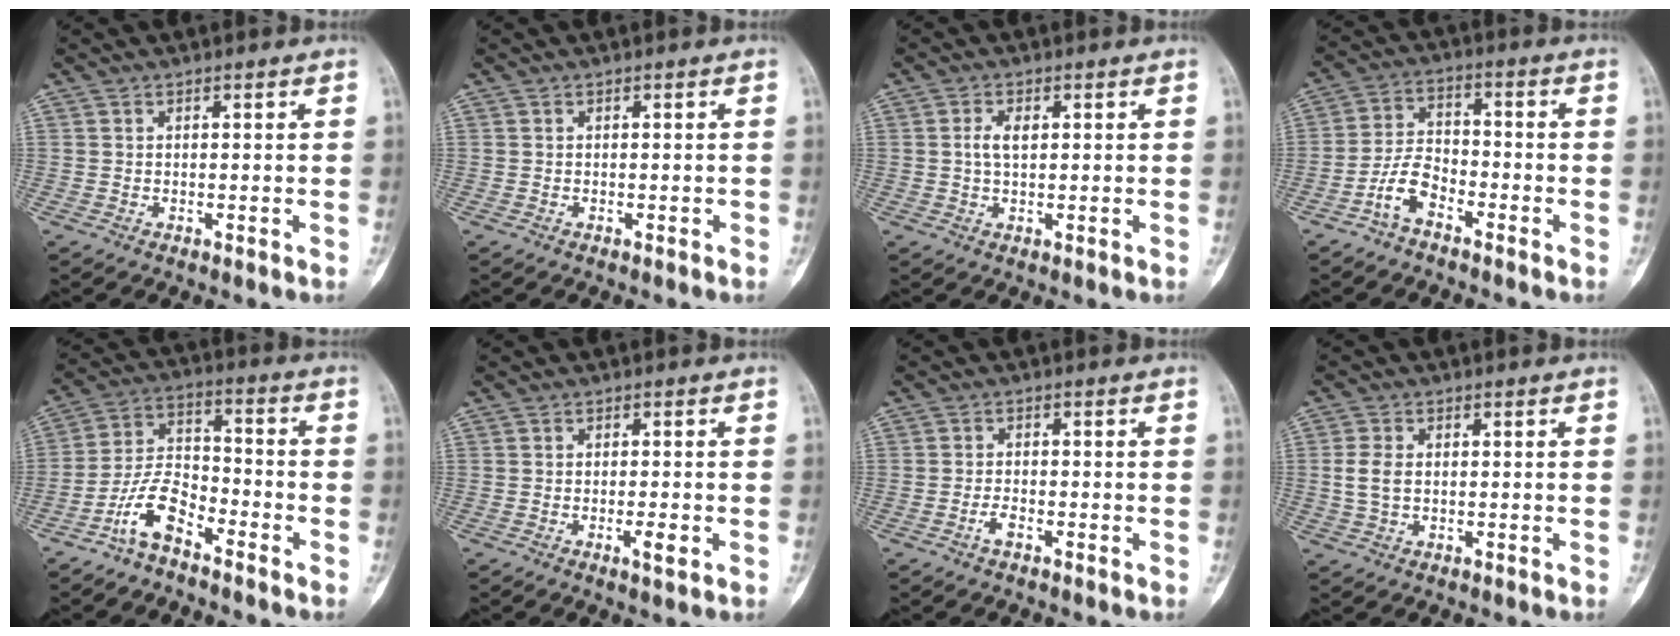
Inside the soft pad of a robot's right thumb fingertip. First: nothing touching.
{"total": 0.0}
{"total": 3.0, "force": [0.5, 1.7, 2.5], "torque": [-0.049, 0.004, 0.010]}
{"total": 6.6, "force": [-4.1, 3.4, 4.0], "torque": [-0.076, 0.034, -0.086]}
{"total": 9.2, "force": [-6.0, 4.1, 5.6], "torque": [-0.108, 0.057, -0.125]}
{"total": 2.6, "force": [-0.9, 0.6, 2.4], "torque": [-0.041, -0.003, -0.015]}
{"total": 2.1, "force": [-1.3, 0.8, 1.4], "torque": [-0.030, 0.008, -0.027]}
{"total": 3.9, "force": [0.2, 2.5, 3.0], "torque": [-0.065, 0.004, 0.003]}